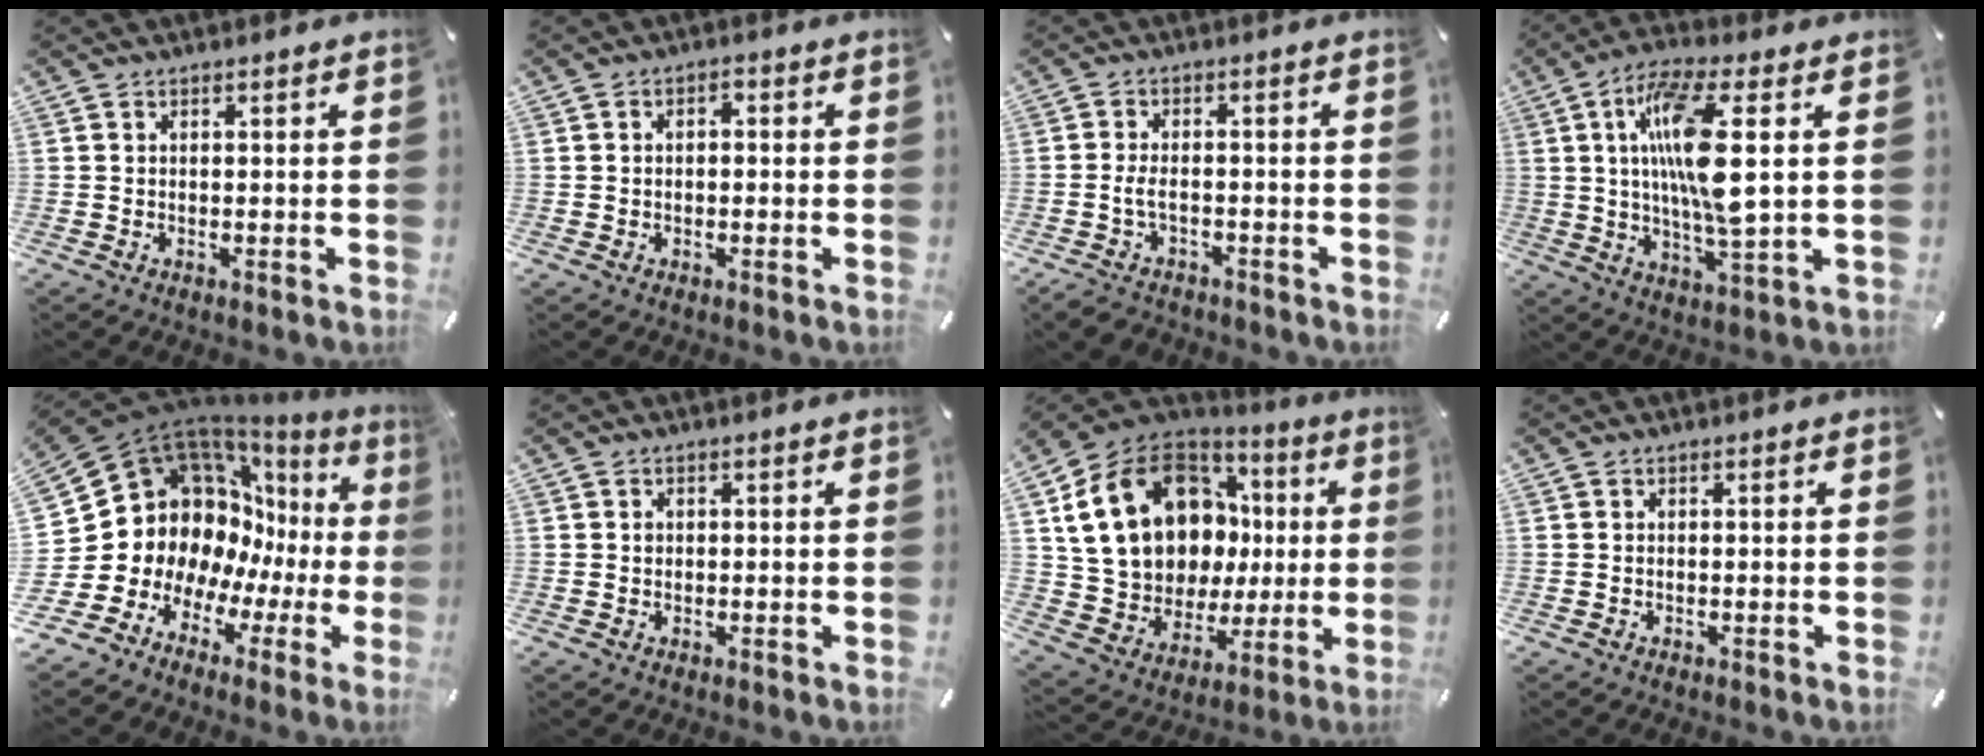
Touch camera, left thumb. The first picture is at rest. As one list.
[{"total": 1.4, "force": [-0.5, 1.0, 0.9], "torque": [-0.019, 0.006, -0.011]}, {"total": 4.2, "force": [-2.2, 2.3, 2.7], "torque": [-0.059, 0.011, -0.043]}, {"total": 15.3, "force": [2.6, 3.5, 14.7], "torque": [-0.295, -0.011, 0.035]}, {"total": 18.0, "force": [4.6, 15.0, 9.0], "torque": [-0.163, -0.081, 0.124]}, {"total": 0.6, "force": [0.1, 0.6, 0.1], "torque": [-0.002, 0.004, 0.000]}, {"total": 21.5, "force": [6.4, 16.3, 12.5], "torque": [-0.233, -0.032, 0.141]}, {"total": 0.0}]